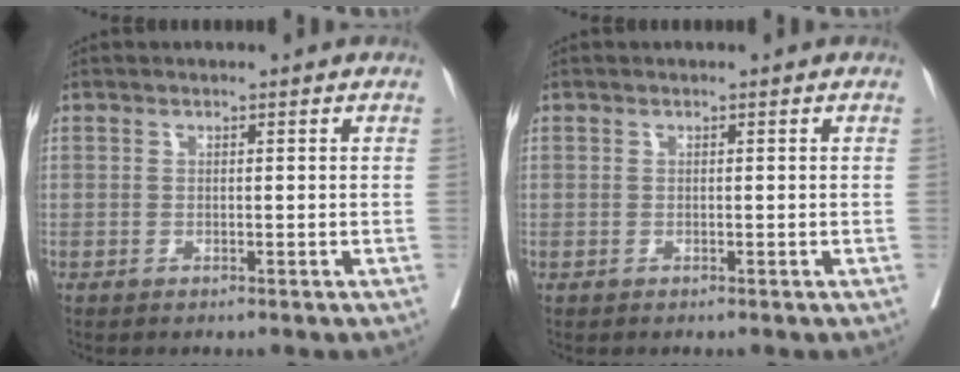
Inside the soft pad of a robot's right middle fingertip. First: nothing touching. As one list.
[{"total": 0.0}]